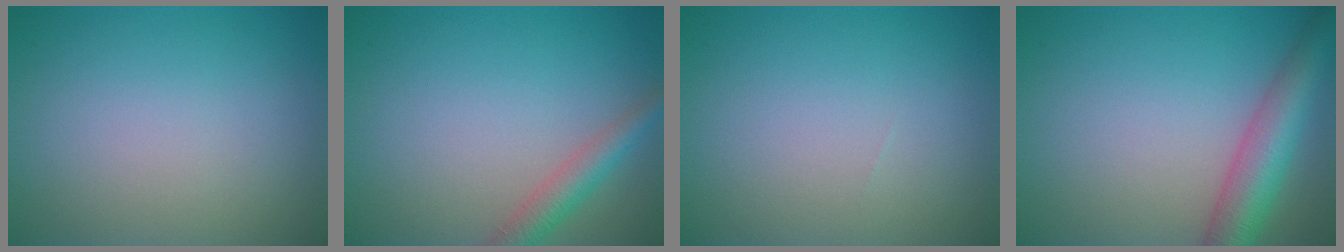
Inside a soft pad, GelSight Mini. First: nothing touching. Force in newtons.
{"total": 2.8, "press": 2.8, "slide": 0.2}
{"total": 0.0}
{"total": 5.8, "press": 5.8, "slide": 0.2}